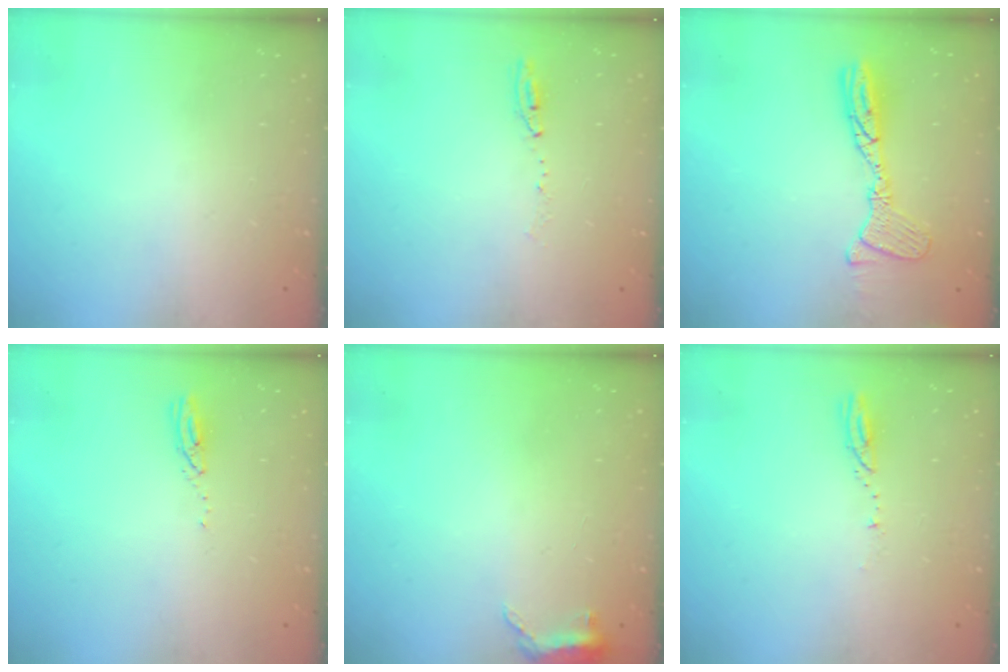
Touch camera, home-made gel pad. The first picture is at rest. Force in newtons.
{"total": 5.7, "press": 5.7, "slide": 0.7}
{"total": 13.5, "press": 13.5, "slide": 1.3}
{"total": 3.0, "press": 3.0, "slide": 0.1}
{"total": 5.7, "press": 5.6, "slide": 1.4}
{"total": 3.2, "press": 3.2, "slide": 0.4}